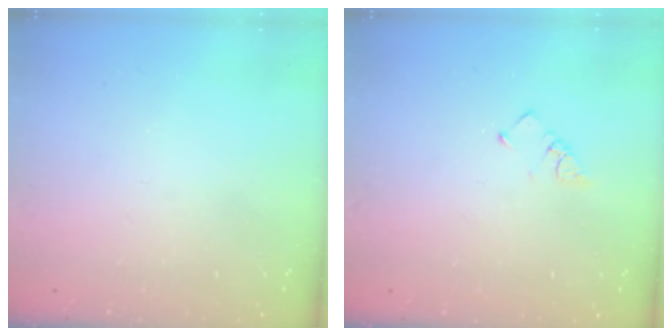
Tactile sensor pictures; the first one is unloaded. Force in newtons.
{"total": 1.9, "press": 1.9, "slide": 0.3}